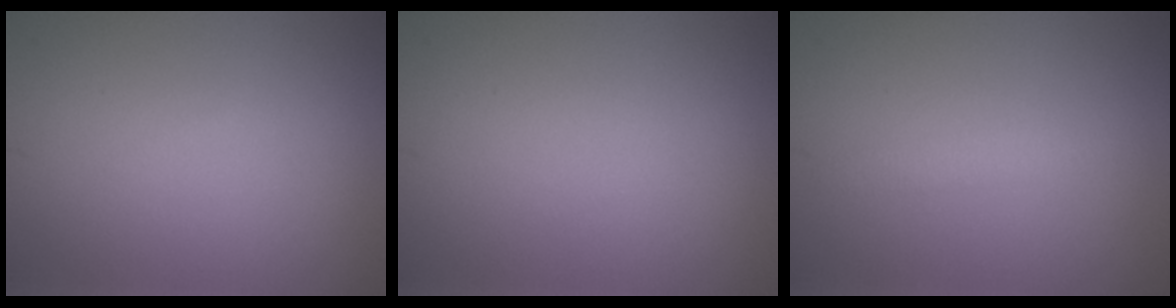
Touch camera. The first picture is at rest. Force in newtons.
{"total": 0.0}
{"total": 1.3, "press": 1.3, "slide": 0.0}